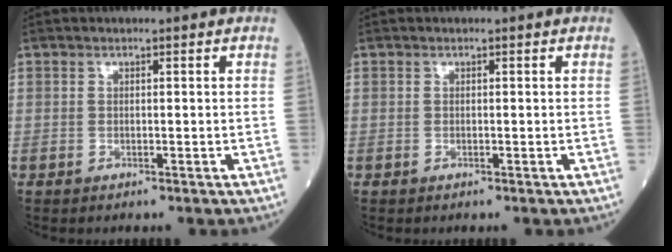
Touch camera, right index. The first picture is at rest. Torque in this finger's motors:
{"motor_torque": [0.06, 0.02, -0.04, -0.01]}